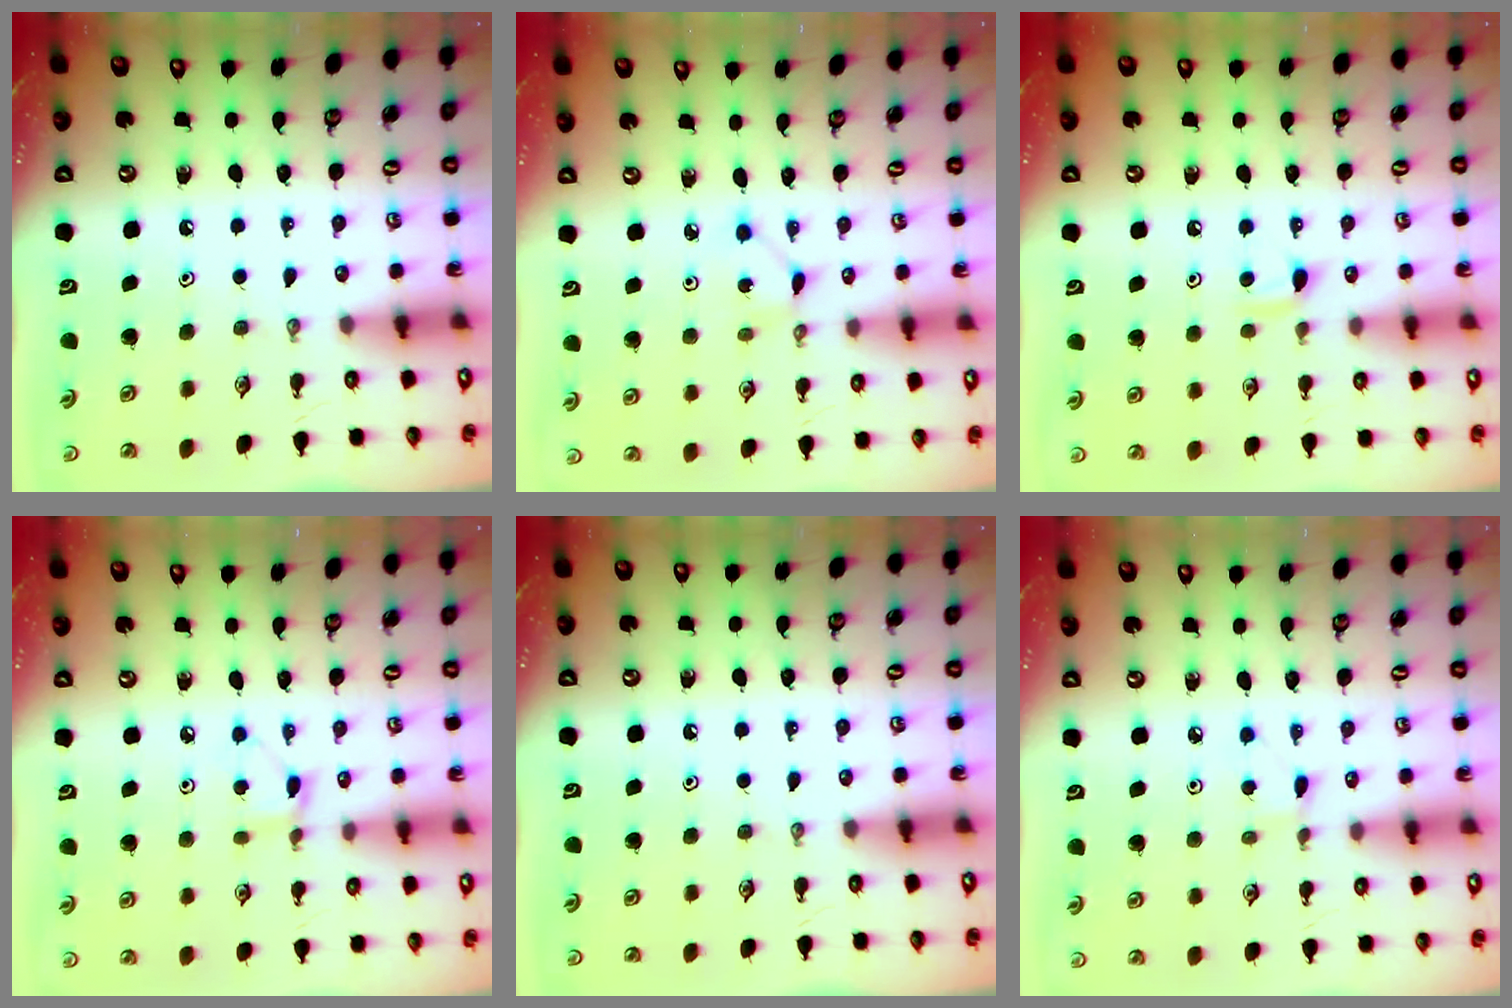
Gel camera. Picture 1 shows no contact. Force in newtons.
{"total": 2.2, "press": 2.2, "slide": 0.3}
{"total": 4.3, "press": 4.2, "slide": 0.7}
{"total": 4.2, "press": 4.1, "slide": 0.6}
{"total": 0.0}
{"total": 3.1, "press": 3.1, "slide": 0.4}